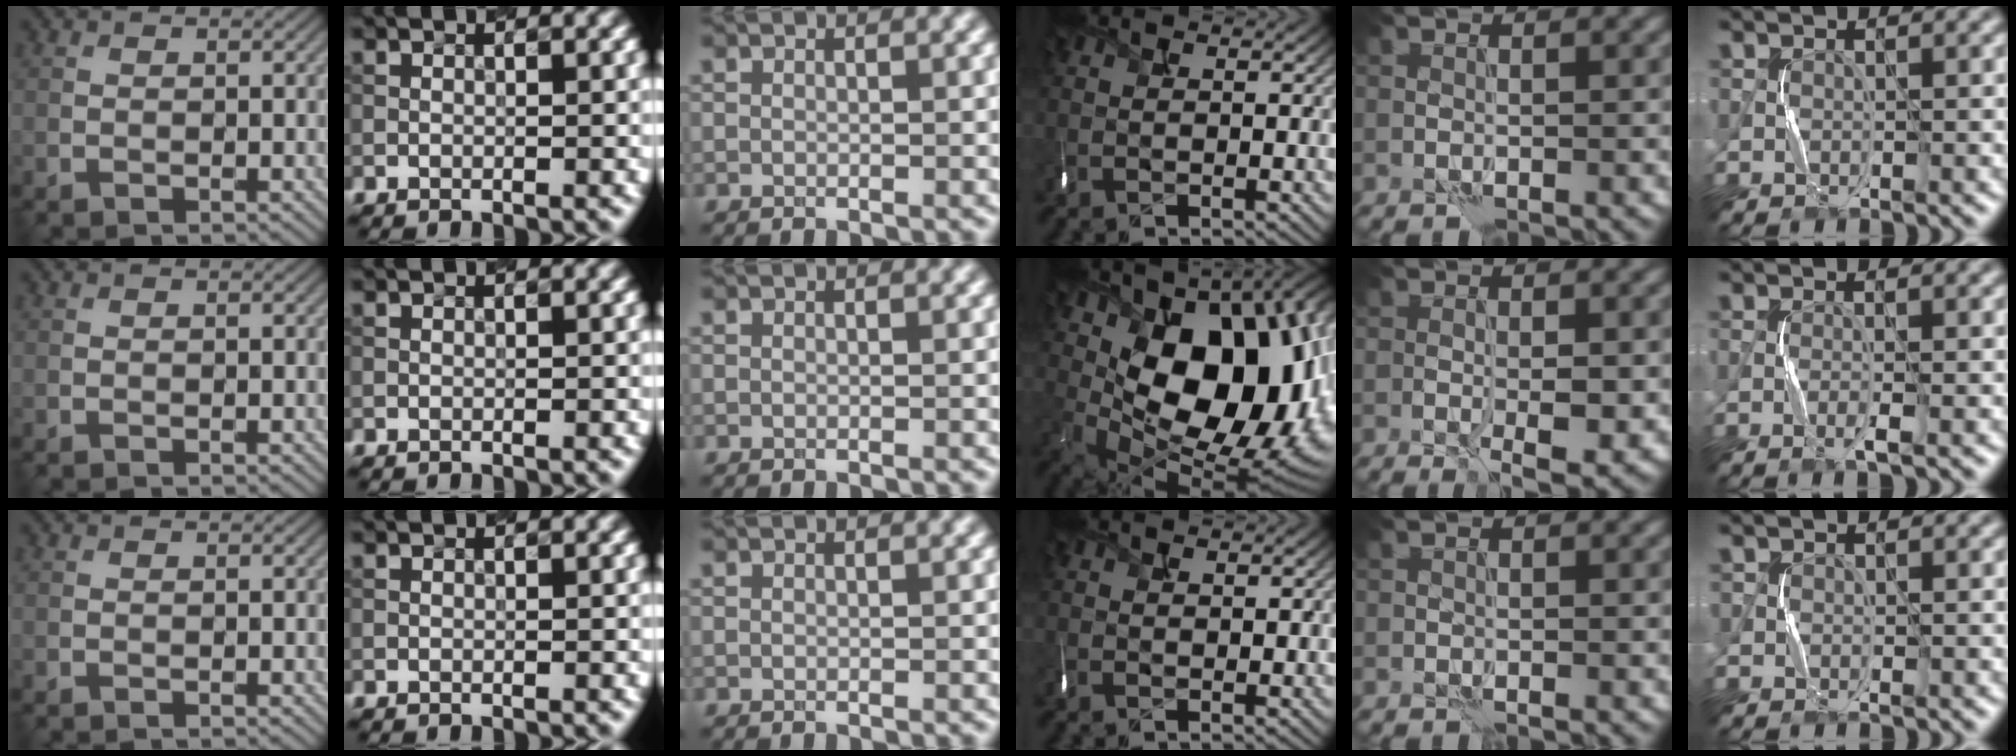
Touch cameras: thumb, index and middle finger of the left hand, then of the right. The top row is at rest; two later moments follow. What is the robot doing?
{"motion": "shake", "object": "tambourine"}